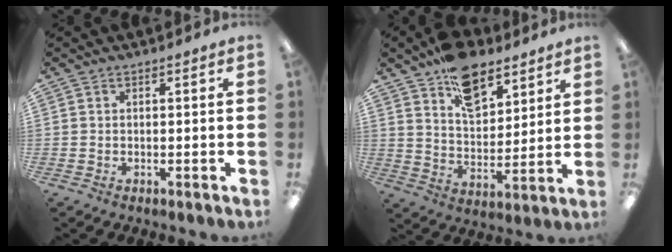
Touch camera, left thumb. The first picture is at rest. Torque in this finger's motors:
{"motor_torque": [1.90, 1.44, 1.04, -1.10, 0.07]}